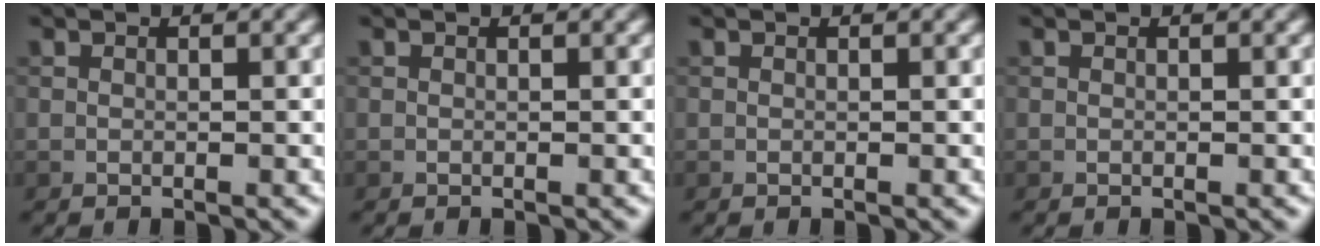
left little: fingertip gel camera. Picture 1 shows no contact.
{"total": 0.0}
{"total": 0.0}
{"total": 0.0}